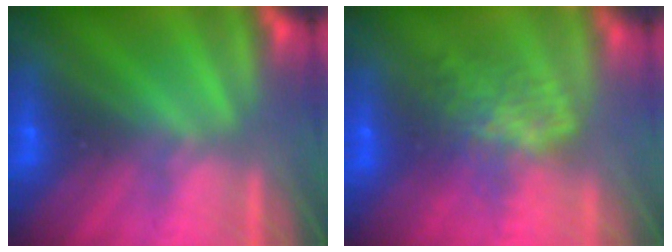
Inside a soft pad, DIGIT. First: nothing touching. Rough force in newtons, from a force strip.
{"total": 10.4}